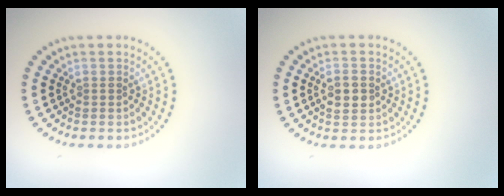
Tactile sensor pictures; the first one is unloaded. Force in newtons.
{"total": 2.1, "press": 2.1, "slide": 0.1}